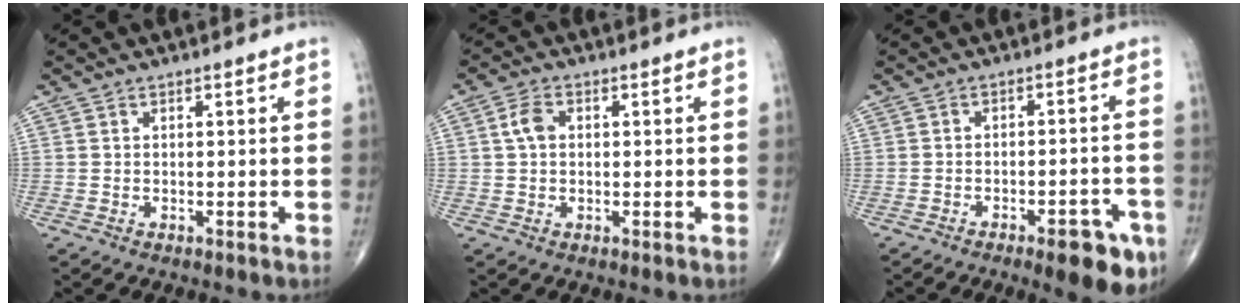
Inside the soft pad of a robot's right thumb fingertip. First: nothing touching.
{"total": 3.4, "force": [0.6, 2.3, 2.4], "torque": [-0.048, 0.007, 0.007]}
{"total": 9.5, "force": [-5.2, 3.0, 7.4], "torque": [-0.076, 0.024, -0.063]}